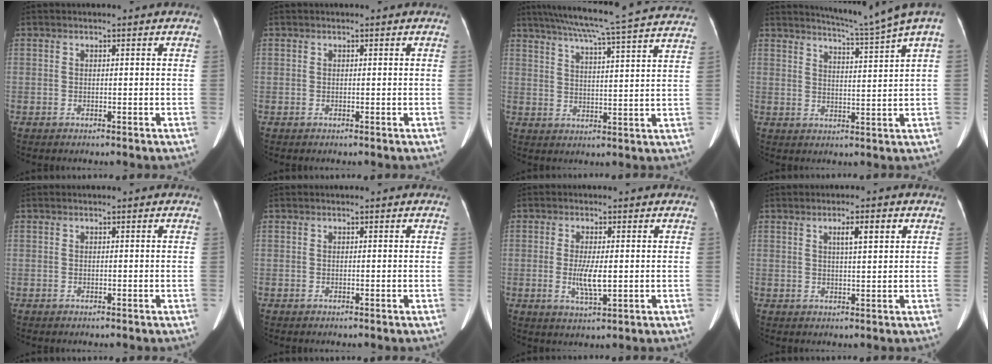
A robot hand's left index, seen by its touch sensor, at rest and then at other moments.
{"total": 0.0}
{"total": 25.0, "force": [22.1, -0.1, 11.5], "torque": [-0.196, -0.011, 0.280]}
{"total": 7.9, "force": [6.7, -2.3, 3.5], "torque": [-0.061, -0.024, 0.097]}
{"total": 0.0}
{"total": 0.0}
{"total": 4.4, "force": [-0.2, 0.8, 4.3], "torque": [-0.089, -0.007, -0.004]}
{"total": 3.6, "force": [1.6, 0.4, 3.2], "torque": [-0.052, 0.004, 0.025]}